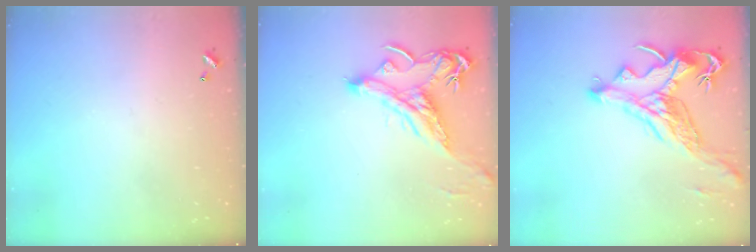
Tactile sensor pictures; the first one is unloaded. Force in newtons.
{"total": 1.4, "press": 0.8, "slide": 1.1}
{"total": 3.3, "press": 2.9, "slide": 1.6}